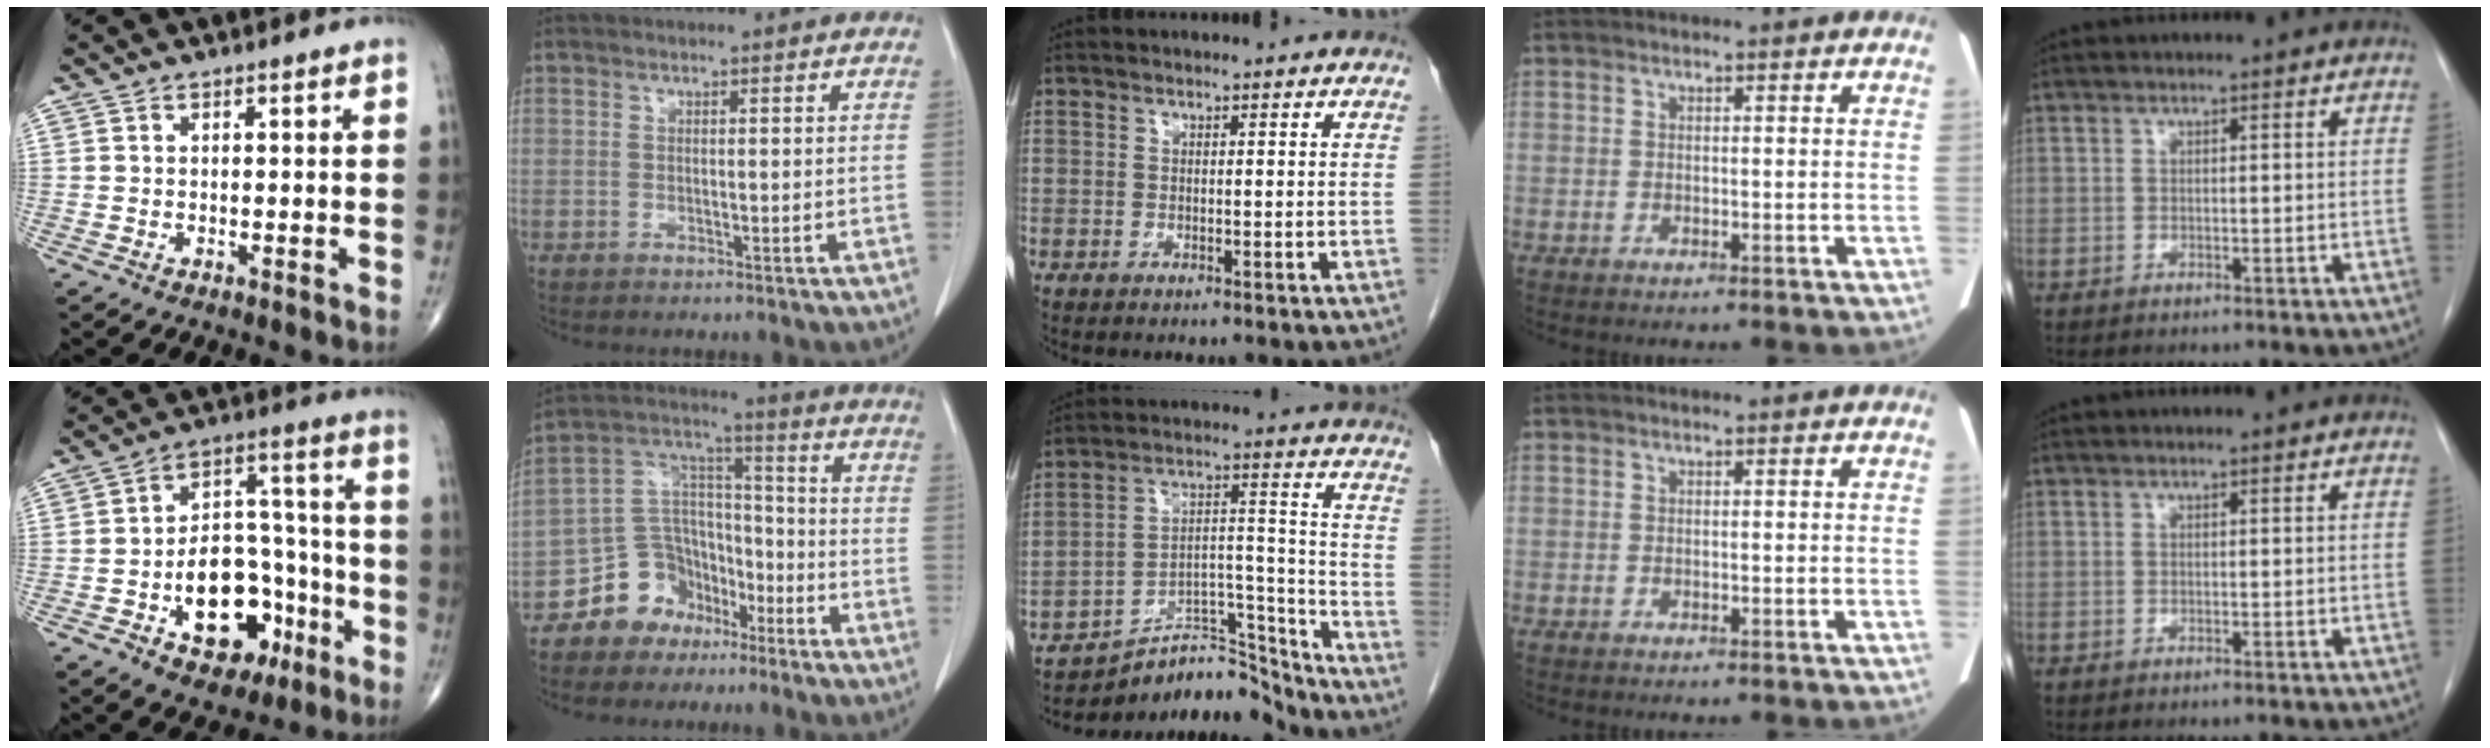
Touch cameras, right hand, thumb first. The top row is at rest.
{"thumb": {"total": 17.6, "force": [-6.5, 11.2, 11.9], "torque": [-0.132, 0.060, -0.090]}, "index": {"total": 10.3, "force": [-6.7, 7.4, 2.2], "torque": [-0.041, 0.053, -0.120]}, "middle": {"total": 12.0, "force": [-11.6, 2.5, 1.3], "torque": [-0.004, 0.059, -0.191]}}